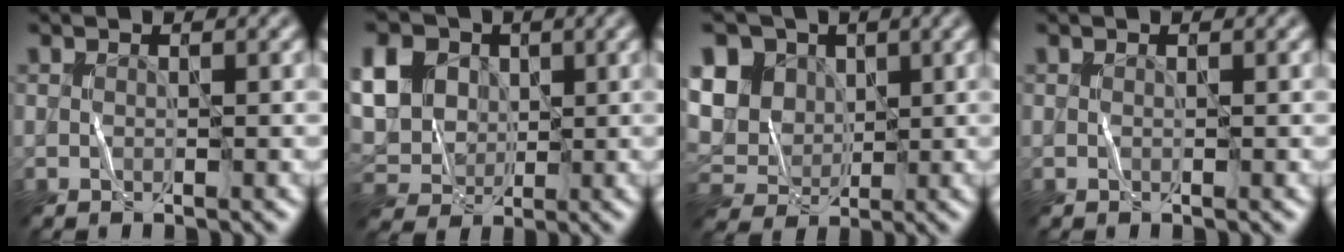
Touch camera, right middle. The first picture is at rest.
{"total": 6.1, "force": [1.9, 5.0, 2.9], "torque": [-0.100, 0.019, 0.033]}
{"total": 9.9, "force": [4.2, 7.9, 4.2], "torque": [-0.110, 0.025, 0.071]}
{"total": 0.0}